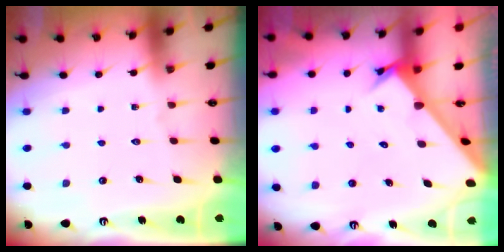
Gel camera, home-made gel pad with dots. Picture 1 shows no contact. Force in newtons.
{"total": 2.6, "press": 2.6, "slide": 0.3}